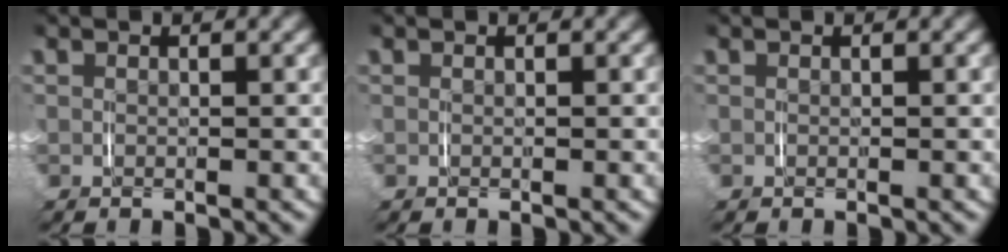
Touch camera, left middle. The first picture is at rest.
{"total": 0.0}
{"total": 0.0}